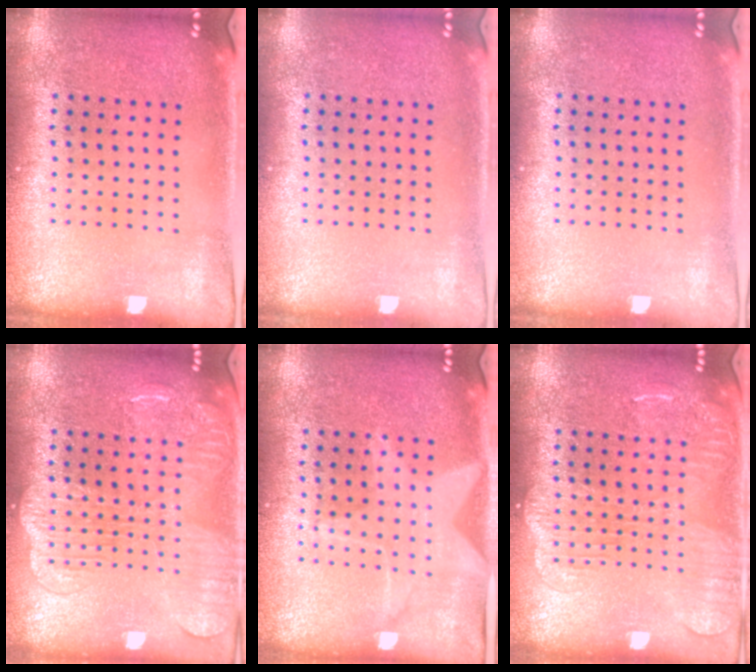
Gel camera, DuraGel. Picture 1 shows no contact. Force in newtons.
{"total": 0.0}
{"total": 0.0}
{"total": 3.7, "press": 3.6, "slide": 0.5}
{"total": 1.5, "press": 1.5, "slide": 0.4}
{"total": 2.8, "press": 2.8, "slide": 0.3}